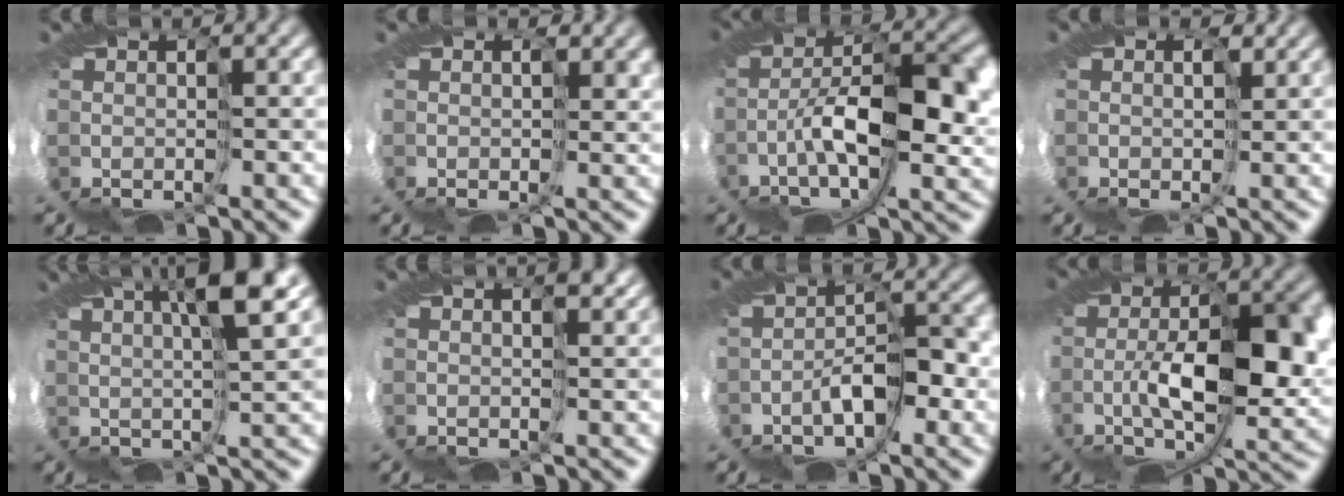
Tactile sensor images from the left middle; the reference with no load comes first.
{"total": 2.3, "force": [1.3, 1.3, 1.4], "torque": [-0.037, 0.008, 0.019]}
{"total": 6.8, "force": [-0.9, 2.6, 6.2], "torque": [-0.125, 0.004, -0.023]}
{"total": 1.6, "force": [1.1, 0.7, 1.0], "torque": [-0.028, 0.009, 0.009]}
{"total": 4.8, "force": [3.4, -2.1, 2.6], "torque": [-0.019, 0.016, 0.050]}
{"total": 2.6, "force": [2.0, 0.5, 1.5], "torque": [-0.035, 0.014, 0.027]}
{"total": 2.0, "force": [-1.2, -0.8, 1.4], "torque": [-0.035, 0.006, -0.030]}
{"total": 7.3, "force": [-0.2, 2.8, 6.8], "torque": [-0.145, -0.006, -0.007]}